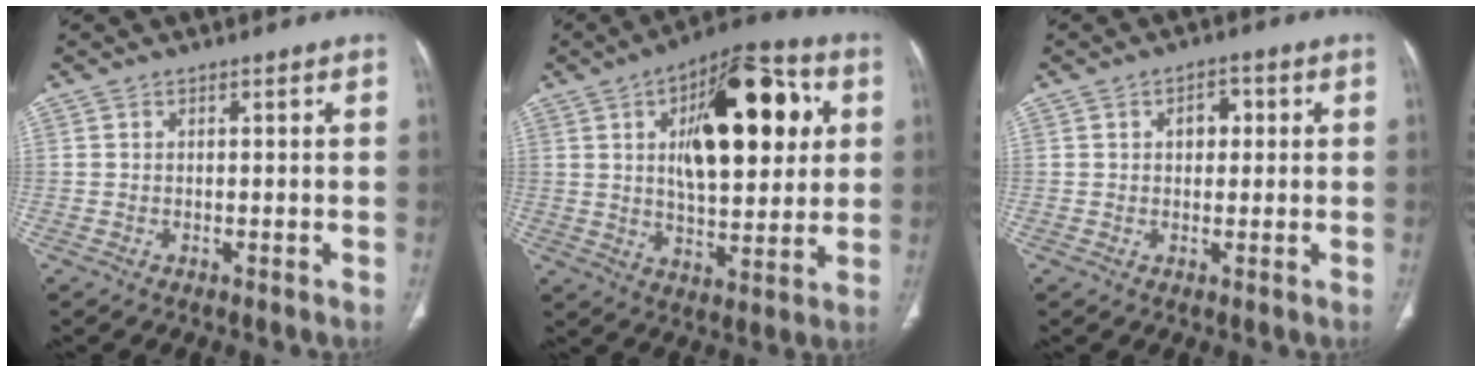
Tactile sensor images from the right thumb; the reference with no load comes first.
{"total": 22.5, "force": [5.8, 10.4, 19.1], "torque": [-0.242, 0.001, 0.084]}
{"total": 3.6, "force": [0.8, 2.5, 2.4], "torque": [-0.018, 0.006, 0.007]}